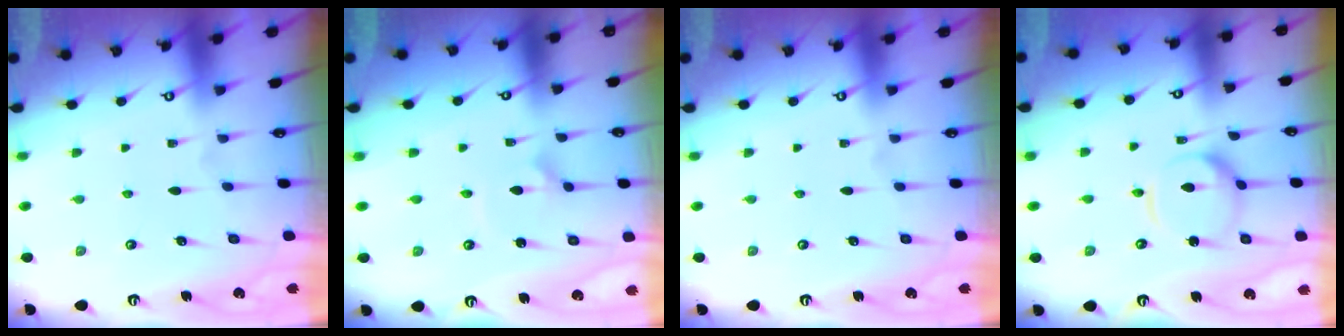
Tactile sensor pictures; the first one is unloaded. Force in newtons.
{"total": 2.9, "press": 2.9, "slide": 0.4}
{"total": 0.0}
{"total": 9.4, "press": 9.4, "slide": 0.8}